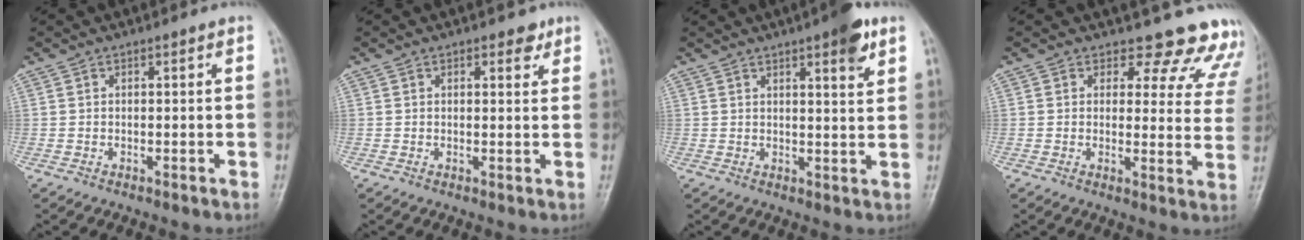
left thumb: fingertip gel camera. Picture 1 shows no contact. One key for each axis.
{"total": 2.2, "fx": 1.4, "fy": 1.1, "fz": 1.3, "tx": -0.006, "ty": -0.006, "tz": 0.018}
{"total": 6.6, "fx": 3.8, "fy": 1.4, "fz": 5.2, "tx": -0.063, "ty": -0.017, "tz": 0.049}
{"total": 13.7, "fx": 12.6, "fy": 5.2, "fz": 1.4, "tx": 0.039, "ty": -0.101, "tz": 0.108}